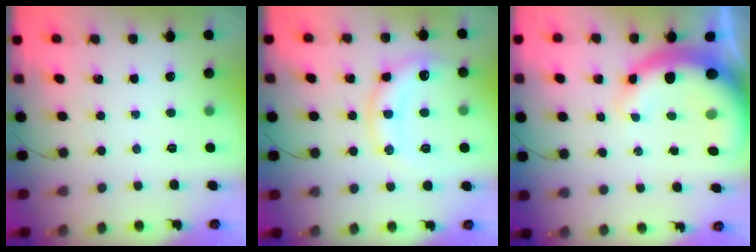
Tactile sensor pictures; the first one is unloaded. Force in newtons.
{"total": 11.9, "press": 11.8, "slide": 1.4}
{"total": 14.0, "press": 13.7, "slide": 2.9}